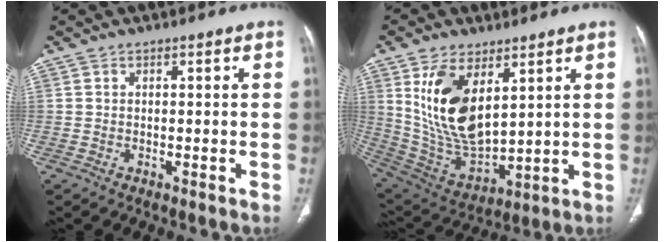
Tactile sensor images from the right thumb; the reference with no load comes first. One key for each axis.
{"total": 17.0, "fx": 6.3, "fy": 8.7, "fz": 13.2, "tx": -0.234, "ty": -0.029, "tz": 0.144}